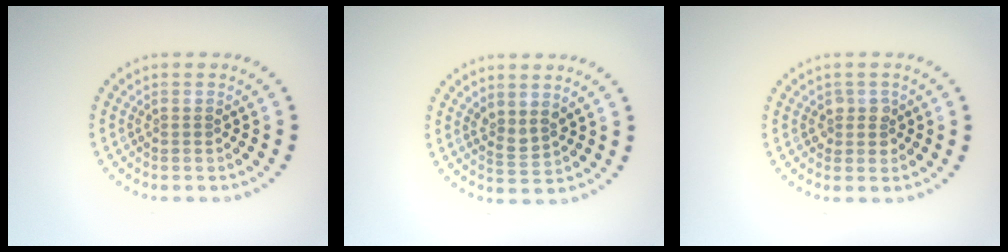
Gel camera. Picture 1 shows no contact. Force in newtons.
{"total": 1.7, "press": 1.3, "slide": 1.0}
{"total": 1.5, "press": 1.4, "slide": 0.6}